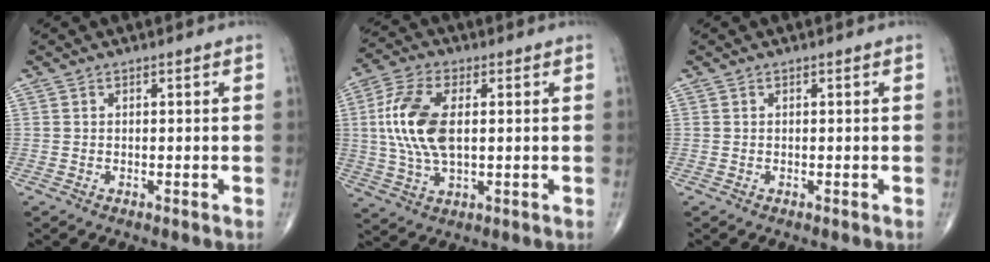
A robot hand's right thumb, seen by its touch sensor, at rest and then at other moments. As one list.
[{"total": 12.9, "force": [1.4, 6.5, 11.1], "torque": [-0.241, 0.004, 0.027]}, {"total": 0.0}]